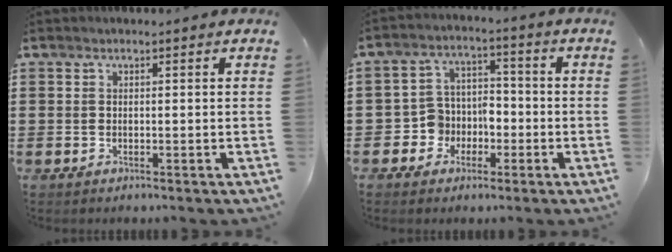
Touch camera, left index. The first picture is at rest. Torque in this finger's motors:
{"motor_torque": [0.47, 0.93, 0.38, 0.05]}